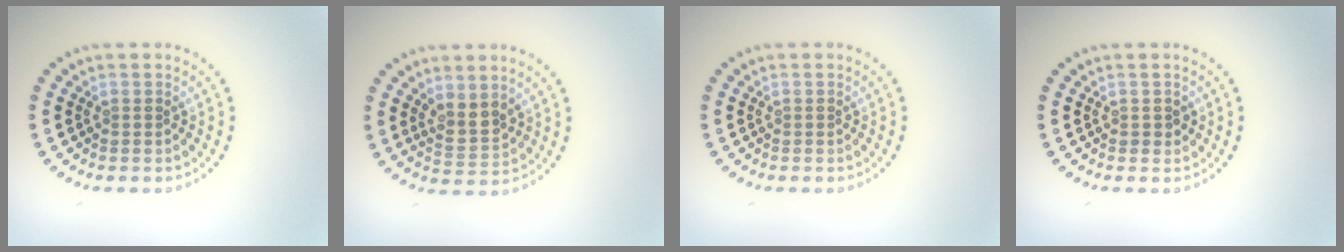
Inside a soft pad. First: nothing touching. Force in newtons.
{"total": 2.3, "press": 2.0, "slide": 1.2}
{"total": 0.0}
{"total": 0.7, "press": 0.7, "slide": 0.1}